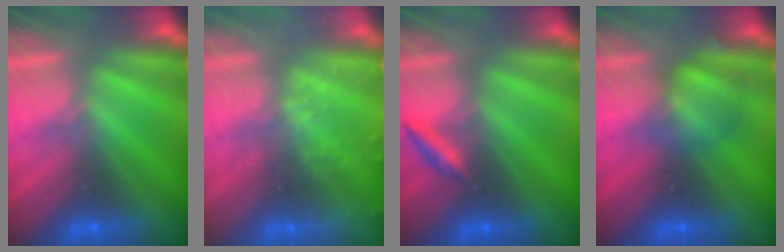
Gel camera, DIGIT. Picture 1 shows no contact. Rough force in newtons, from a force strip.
{"total": 2.4}
{"total": 2.1}
{"total": 2.5}